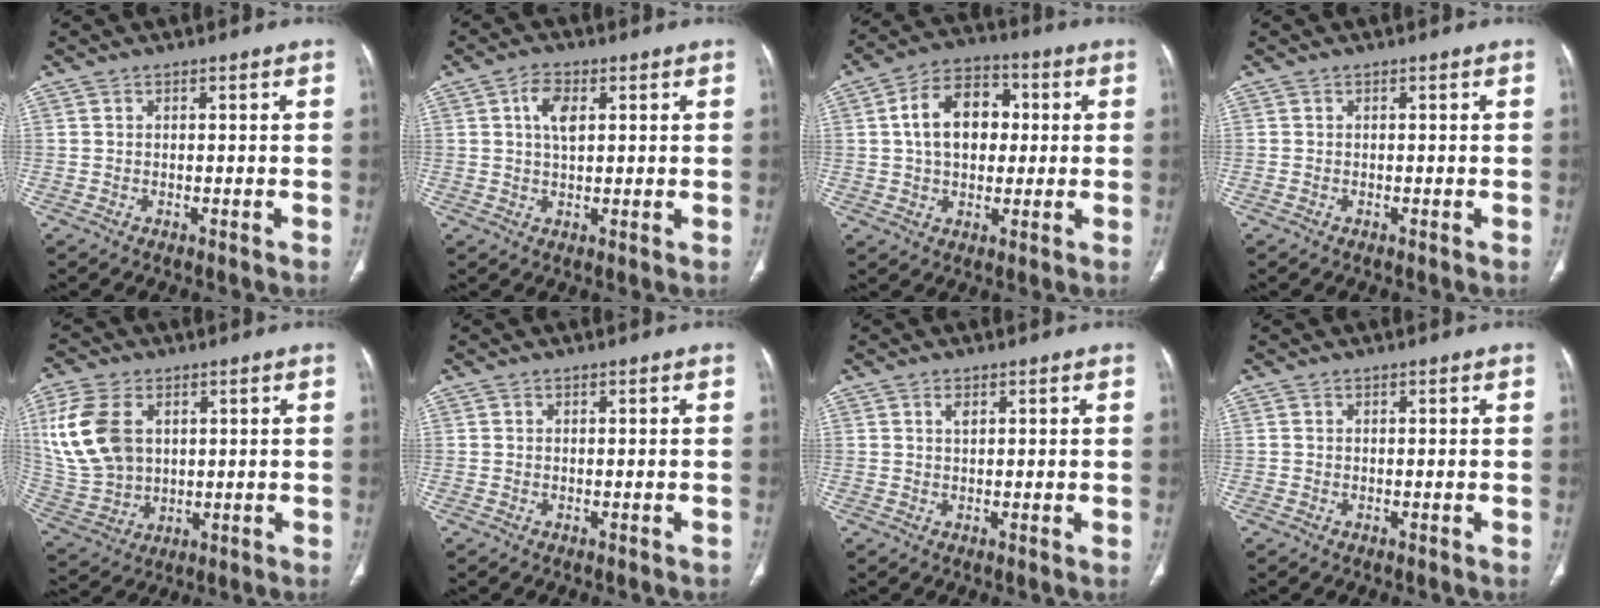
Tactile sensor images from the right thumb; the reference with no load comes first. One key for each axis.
{"total": 5.1, "fx": 1.6, "fy": 2.7, "fz": 4.0, "tx": -0.069, "ty": 0.001, "tz": 0.027}
{"total": 12.9, "fx": 1.9, "fy": 8.9, "fz": 9.2, "tx": -0.125, "ty": 0.017, "tz": 0.025}
{"total": 0.0}
{"total": 16.0, "fx": 4.2, "fy": 11.1, "fz": 10.8, "tx": -0.220, "ty": -0.006, "tz": 0.098}
{"total": 0.5, "fx": -0.3, "fy": 0.4, "fz": 0.1, "tx": 0.002, "ty": 0.005, "tz": -0.005}
{"total": 1.7, "fx": 0.7, "fy": 0.8, "fz": 1.3, "tx": -0.019, "ty": -0.003, "tz": 0.011}
{"total": 0.0}